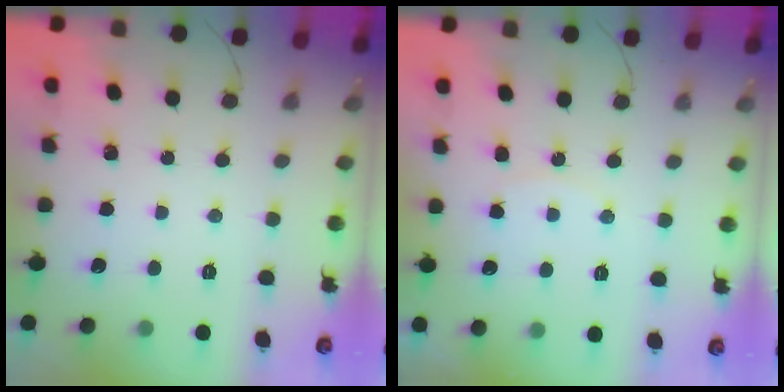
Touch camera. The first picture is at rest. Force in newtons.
{"total": 6.7, "press": 6.7, "slide": 0.5}